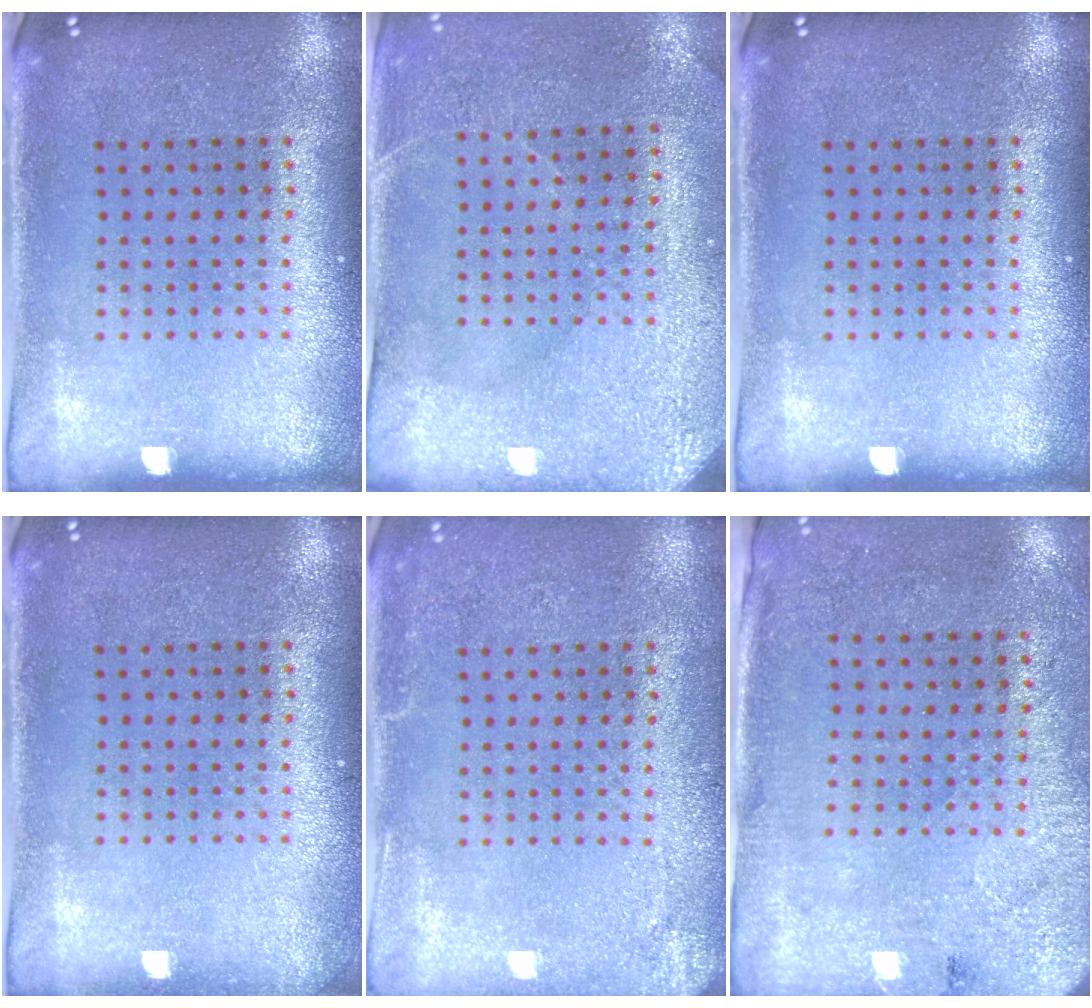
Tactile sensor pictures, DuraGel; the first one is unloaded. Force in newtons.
{"total": 2.9, "press": 2.7, "slide": 1.0}
{"total": 0.0}
{"total": 0.7, "press": 0.7, "slide": 0.0}
{"total": 2.3, "press": 2.3, "slide": 0.3}
{"total": 2.7, "press": 2.2, "slide": 1.5}